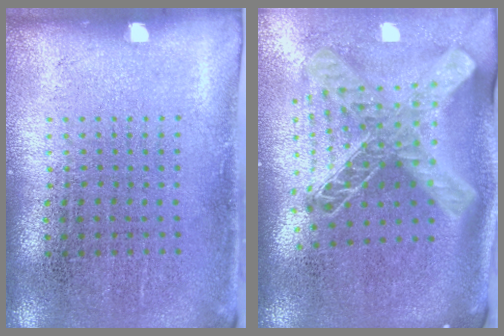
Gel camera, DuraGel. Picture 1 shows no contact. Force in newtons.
{"total": 2.8, "press": 2.0, "slide": 2.0}